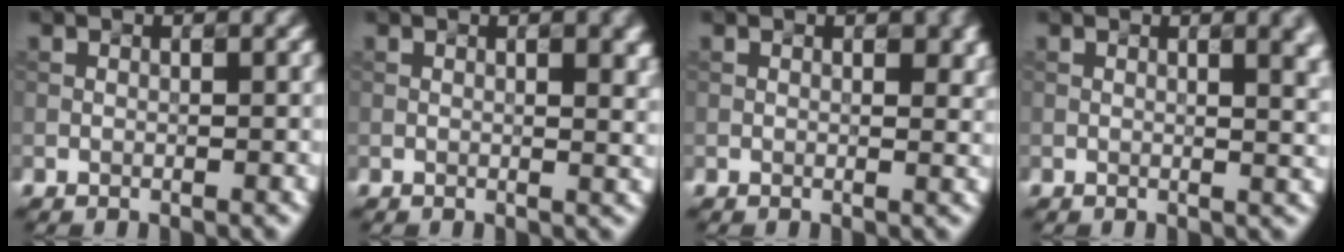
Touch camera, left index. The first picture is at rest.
{"total": 4.6, "force": [1.3, 2.1, 3.9], "torque": [-0.021, 0.013, 0.020]}
{"total": 2.4, "force": [0.9, 1.0, 2.0], "torque": [-0.019, 0.003, 0.018]}
{"total": 5.2, "force": [1.7, 2.4, 4.4], "torque": [-0.017, 0.012, 0.022]}